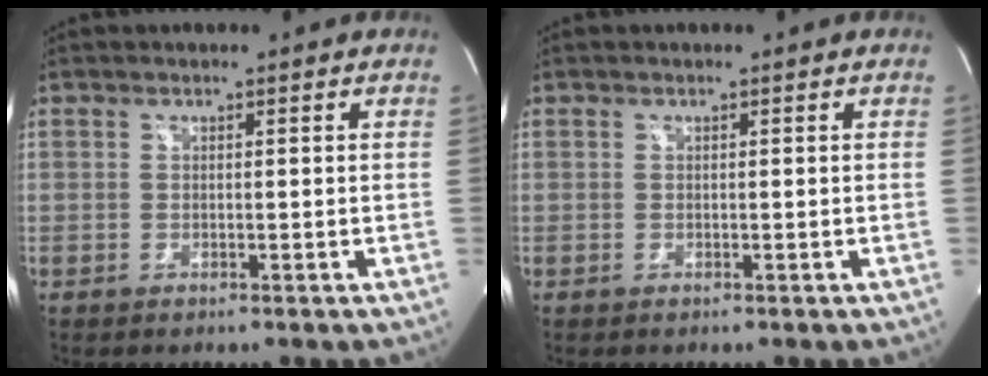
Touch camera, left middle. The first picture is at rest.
{"total": 0.0}